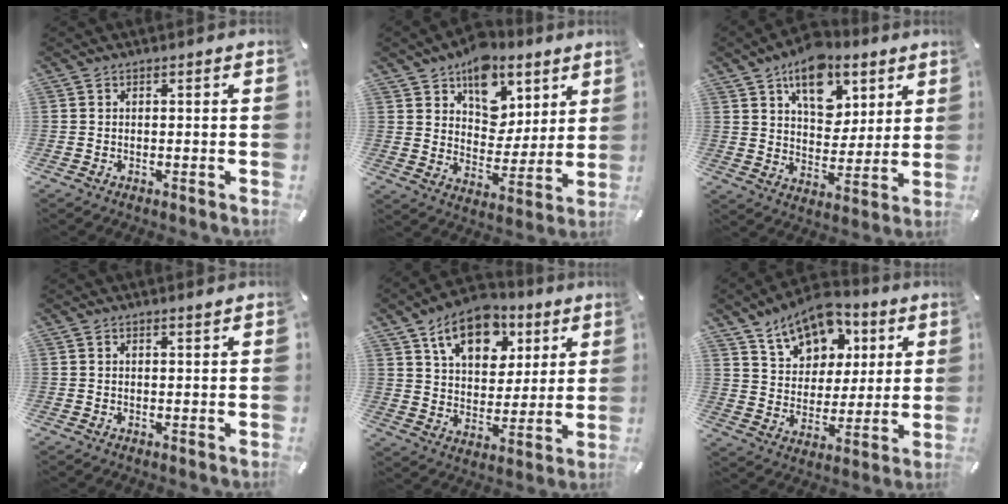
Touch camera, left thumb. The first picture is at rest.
{"total": 13.2, "force": [8.1, 9.5, 4.2], "torque": [-0.051, -0.069, 0.147]}
{"total": 14.1, "force": [8.0, 9.3, 7.0], "torque": [-0.096, -0.043, 0.142]}
{"total": 1.0, "force": [0.8, 0.1, 0.6], "torque": [-0.011, 0.000, 0.013]}
{"total": 14.3, "force": [8.3, 9.4, 6.9], "torque": [-0.107, -0.037, 0.149]}
{"total": 13.1, "force": [8.4, 8.8, 4.7], "torque": [-0.080, -0.053, 0.156]}